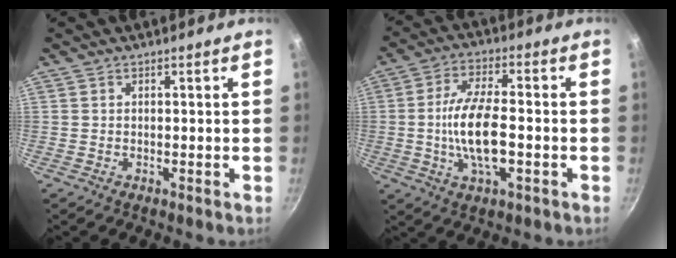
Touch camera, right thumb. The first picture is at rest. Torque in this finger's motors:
{"motor_torque": [1.86, 3.15, 2.14, -0.63, 0.79]}